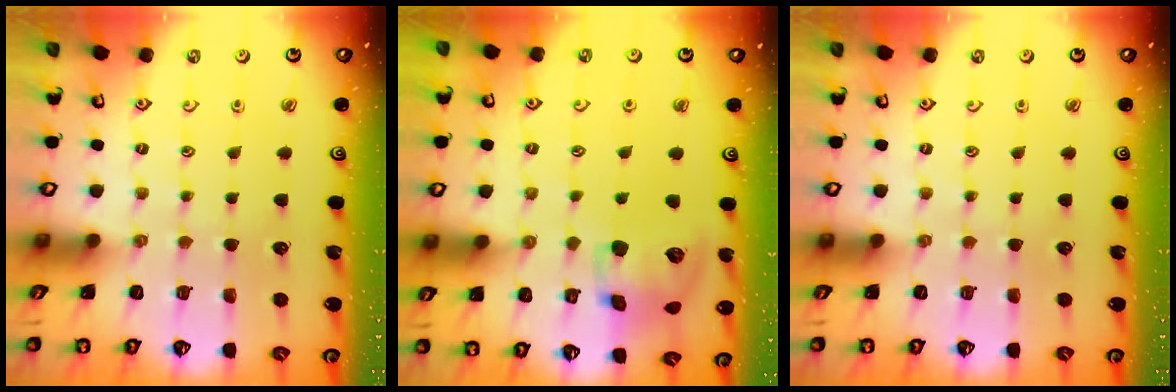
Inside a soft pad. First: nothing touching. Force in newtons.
{"total": 14.4, "press": 14.2, "slide": 2.1}
{"total": 0.0}